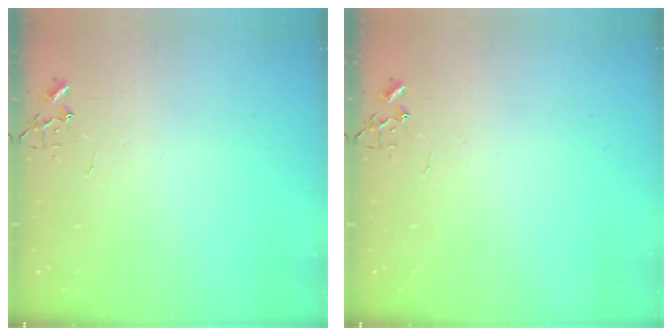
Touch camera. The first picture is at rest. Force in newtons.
{"total": 0.0}